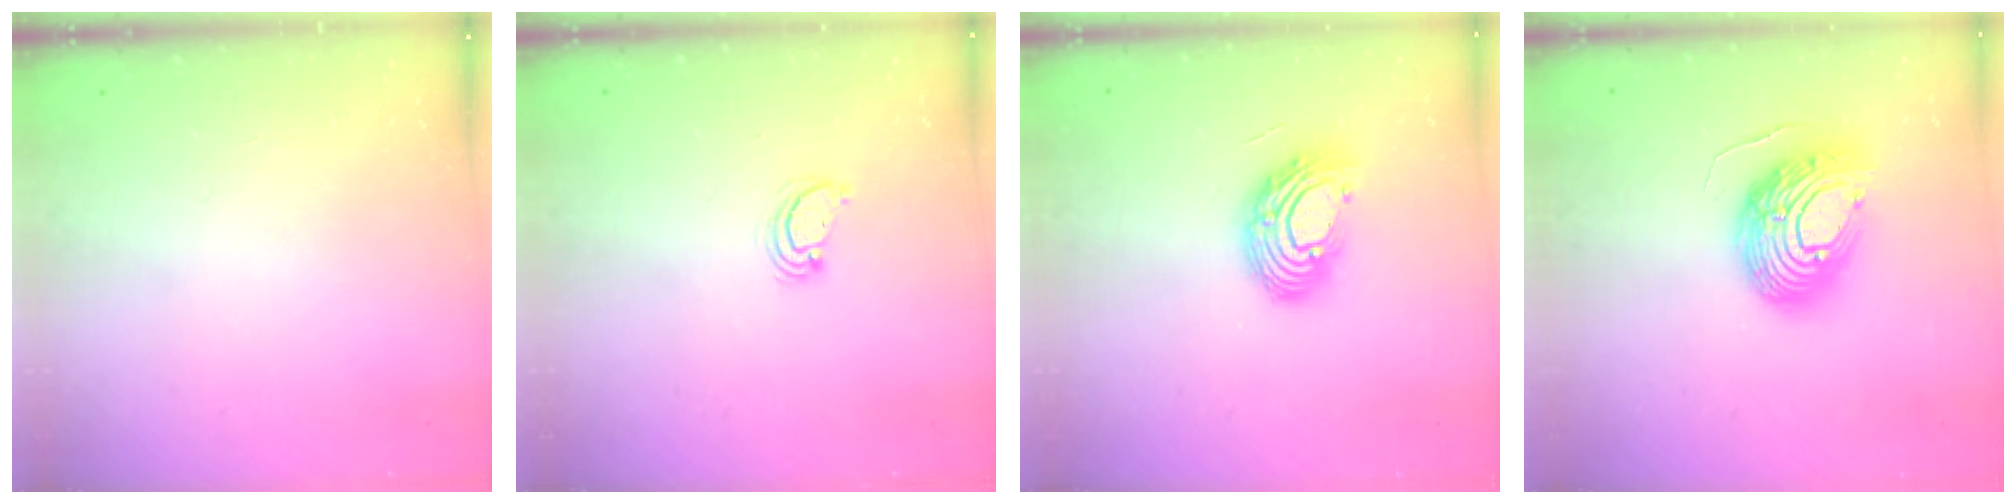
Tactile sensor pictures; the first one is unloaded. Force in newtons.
{"total": 3.0, "press": 3.0, "slide": 0.2}
{"total": 12.1, "press": 12.0, "slide": 1.0}
{"total": 17.3, "press": 17.2, "slide": 1.6}